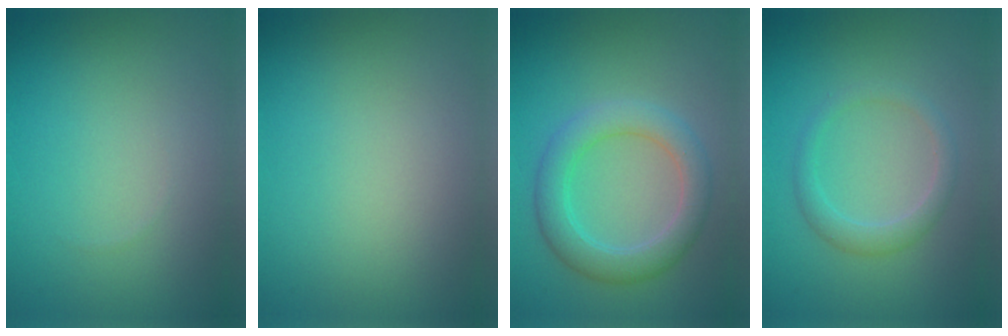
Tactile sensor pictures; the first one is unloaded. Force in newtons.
{"total": 0.0}
{"total": 4.4, "press": 4.4, "slide": 0.1}
{"total": 2.2, "press": 2.2, "slide": 0.2}